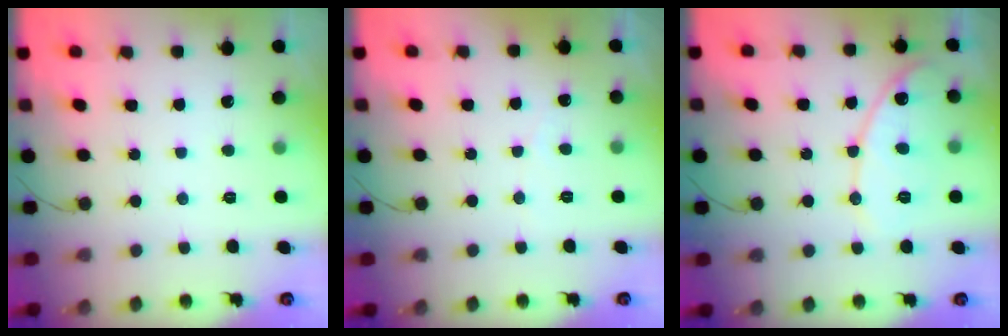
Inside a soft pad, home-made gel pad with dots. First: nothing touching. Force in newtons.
{"total": 1.9, "press": 1.9, "slide": 0.2}
{"total": 11.3, "press": 11.3, "slide": 0.9}